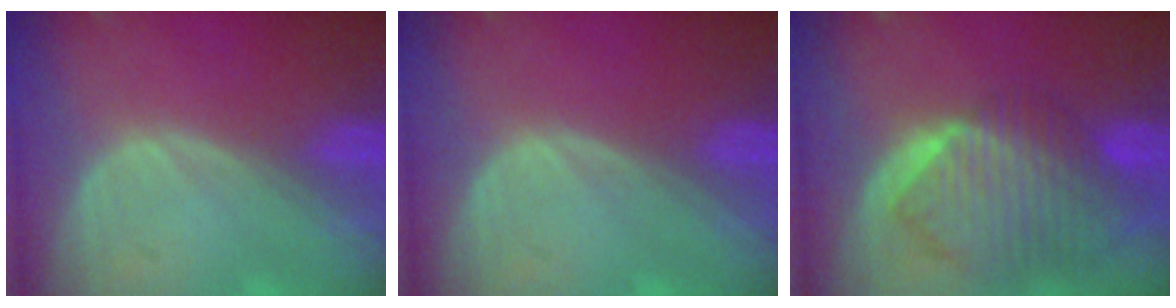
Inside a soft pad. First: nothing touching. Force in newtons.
{"total": 0.0}
{"total": 10.3, "press": 9.0, "slide": 5.1}